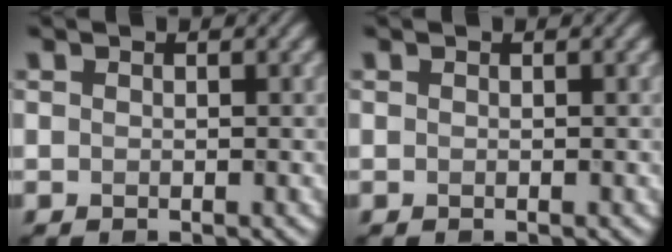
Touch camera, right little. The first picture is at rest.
{"total": 0.0}